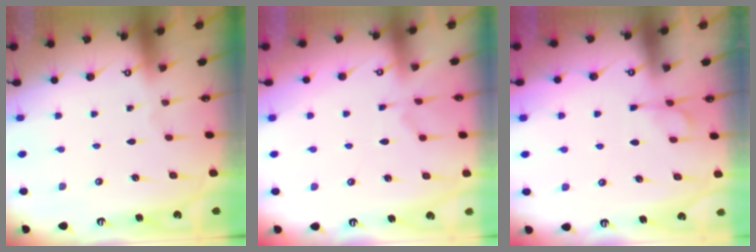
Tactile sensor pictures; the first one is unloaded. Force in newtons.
{"total": 3.8, "press": 3.6, "slide": 1.3}
{"total": 1.8, "press": 1.3, "slide": 1.3}